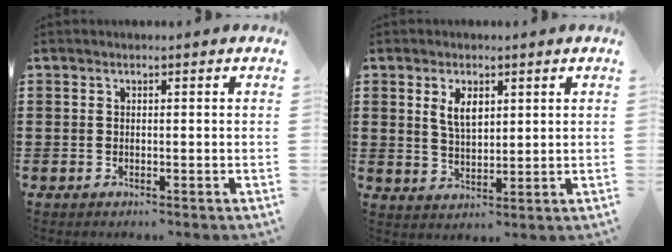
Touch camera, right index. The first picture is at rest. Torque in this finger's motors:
{"motor_torque": [0.32, -0.28, 0.17, 0.08]}